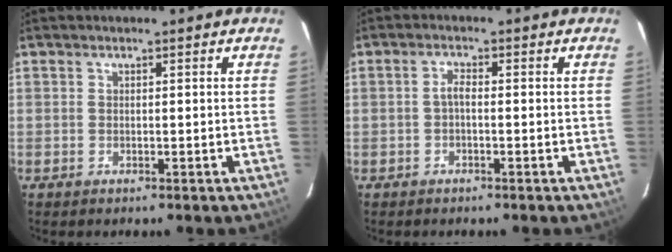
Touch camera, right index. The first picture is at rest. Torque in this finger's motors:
{"motor_torque": [0.28, 0.06, 0.13, 0.03]}